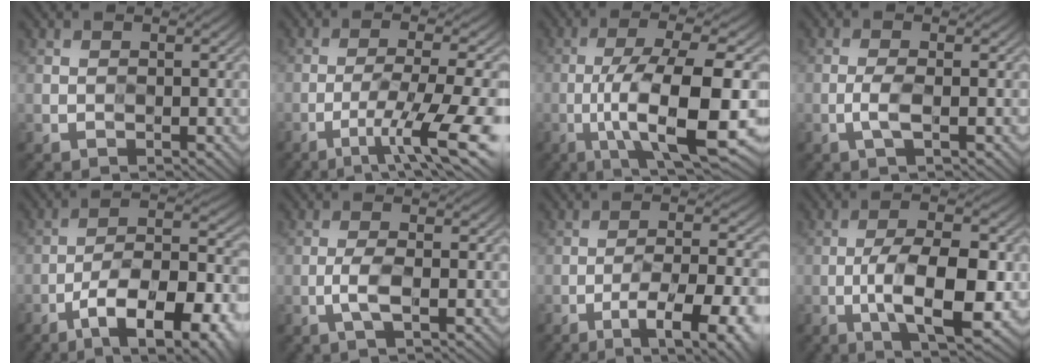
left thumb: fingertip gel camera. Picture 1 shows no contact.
{"total": 9.8, "force": [-4.7, 1.4, 8.5], "torque": [-0.130, -0.001, -0.069]}
{"total": 11.9, "force": [-3.2, 2.7, 11.1], "torque": [-0.184, 0.003, -0.052]}
{"total": 2.2, "force": [-0.9, 0.5, 2.0], "torque": [-0.036, 0.001, -0.020]}
{"total": 15.0, "force": [-8.5, 5.6, 11.0], "torque": [-0.169, -0.013, -0.139]}
{"total": 2.7, "force": [-1.2, 0.6, 2.4], "torque": [-0.048, -0.001, -0.024]}
{"total": 10.7, "force": [-6.1, 2.8, 8.3], "torque": [-0.119, 0.001, -0.088]}
{"total": 9.6, "force": [-2.5, 3.3, 8.6], "torque": [-0.141, -0.005, -0.041]}